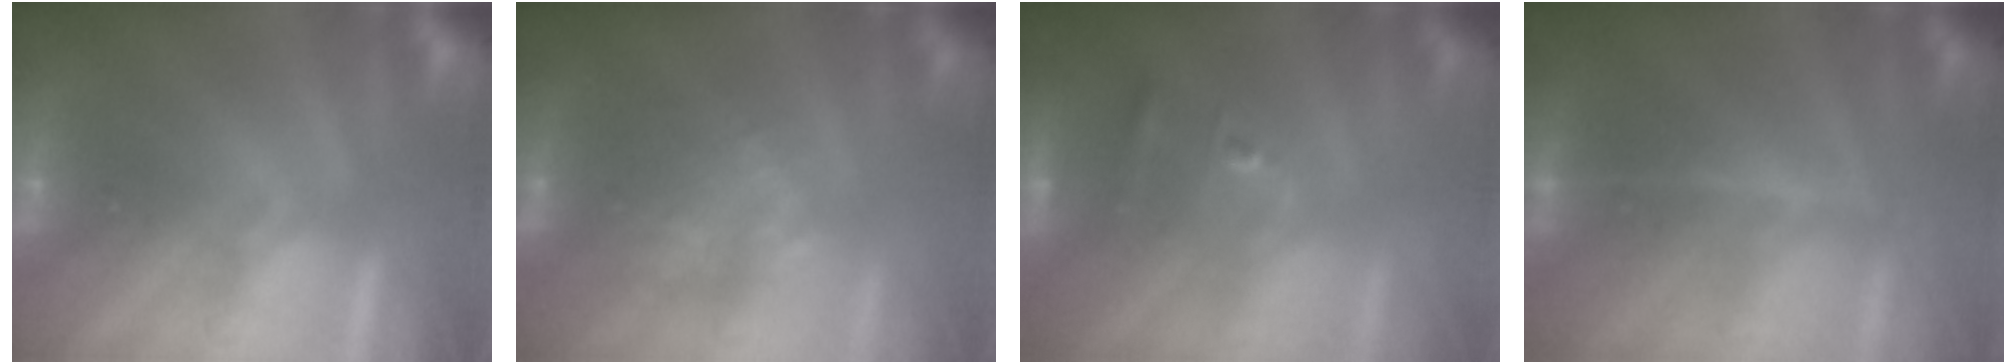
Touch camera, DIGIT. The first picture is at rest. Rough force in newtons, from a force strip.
{"total": 4.6}
{"total": 2.4}
{"total": 2.4}